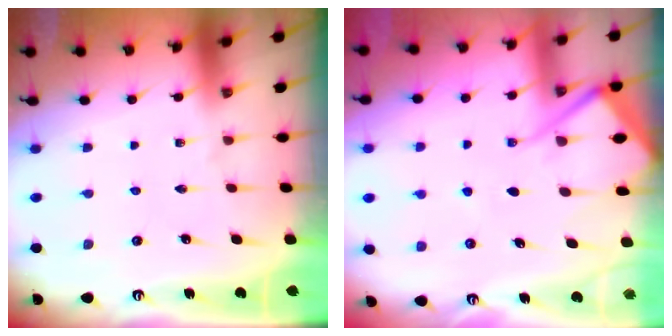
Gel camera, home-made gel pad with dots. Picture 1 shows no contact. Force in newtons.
{"total": 8.4, "press": 8.3, "slide": 1.1}